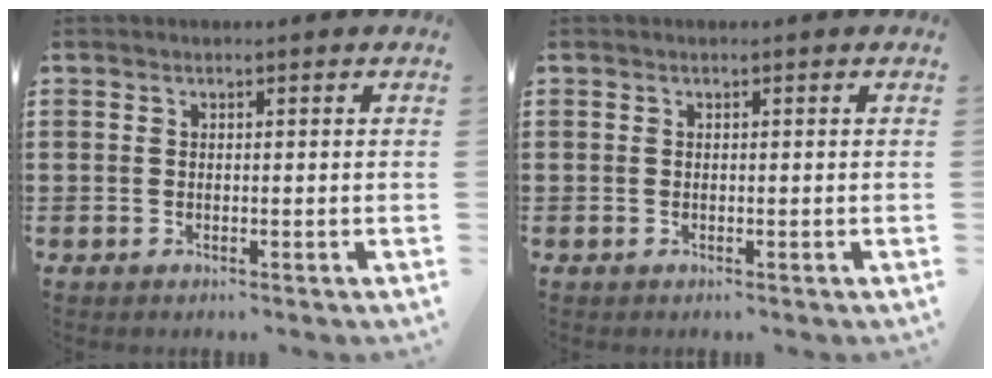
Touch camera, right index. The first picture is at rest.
{"total": 0.0}